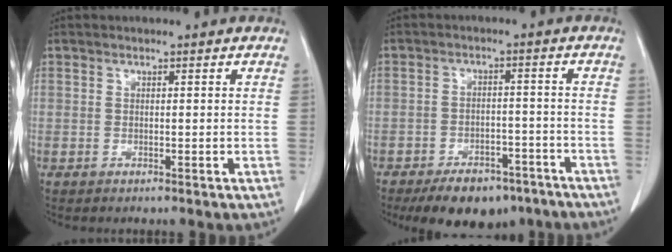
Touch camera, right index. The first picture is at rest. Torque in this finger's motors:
{"motor_torque": [0.68, -0.73, 0.46, 0.07]}